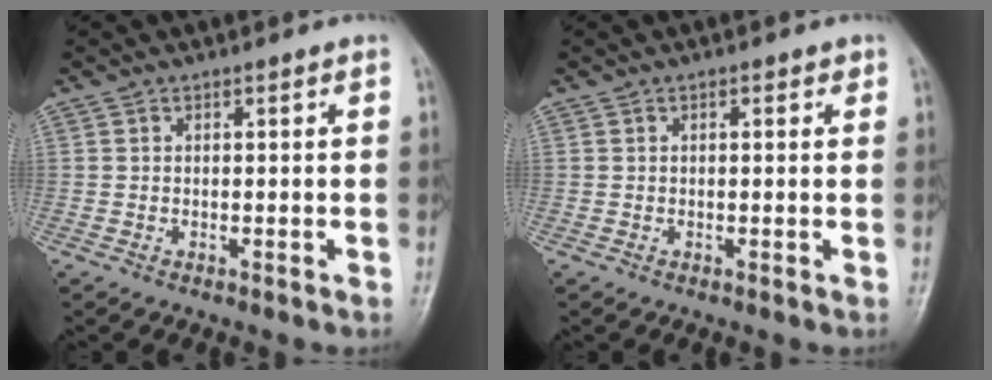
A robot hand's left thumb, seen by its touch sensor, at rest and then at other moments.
{"total": 1.0, "force": [0.5, 0.6, 0.7], "torque": [-0.006, 0.001, 0.002]}